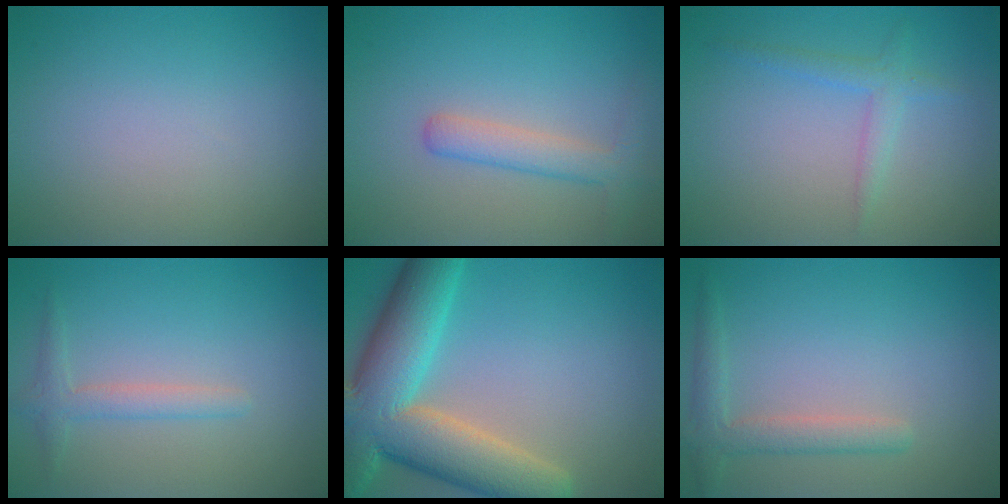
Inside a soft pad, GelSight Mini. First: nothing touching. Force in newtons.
{"total": 2.3, "press": 2.3, "slide": 0.1}
{"total": 1.9, "press": 1.9, "slide": 0.1}
{"total": 1.9, "press": 1.9, "slide": 0.0}
{"total": 12.3, "press": 12.2, "slide": 1.1}
{"total": 2.6, "press": 2.5, "slide": 0.2}